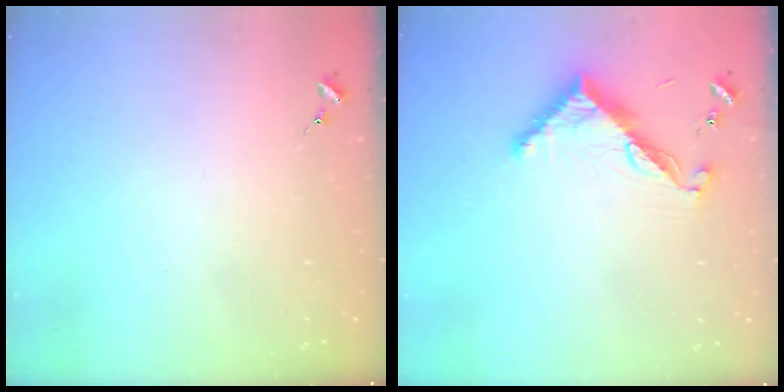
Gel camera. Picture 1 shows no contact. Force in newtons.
{"total": 8.5, "press": 8.5, "slide": 0.6}